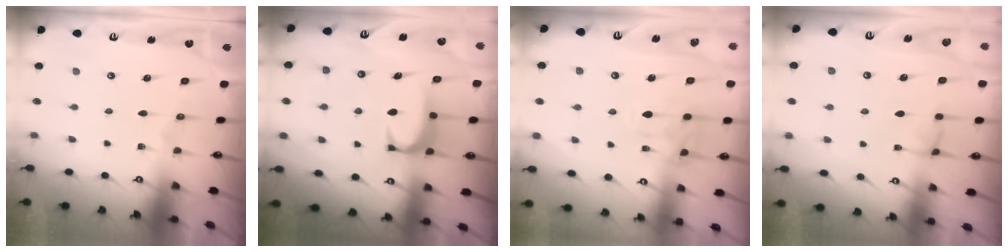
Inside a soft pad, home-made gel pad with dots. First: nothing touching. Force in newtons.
{"total": 2.0, "press": 1.9, "slide": 0.5}
{"total": 2.8, "press": 2.5, "slide": 1.3}
{"total": 1.4, "press": 1.3, "slide": 0.4}